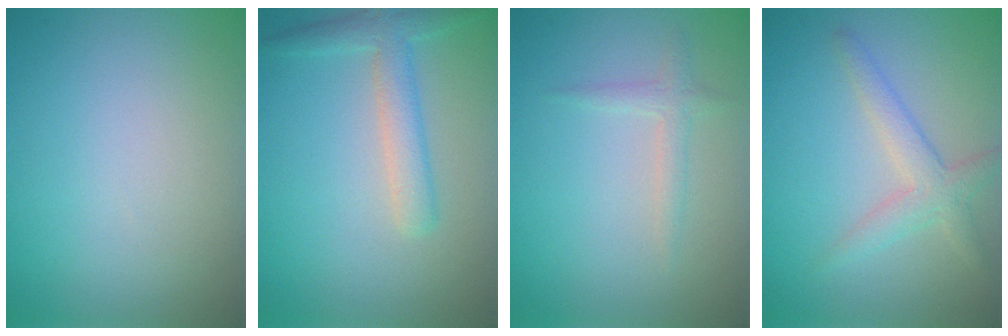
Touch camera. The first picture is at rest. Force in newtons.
{"total": 2.8, "press": 2.8, "slide": 0.1}
{"total": 1.3, "press": 1.3, "slide": 0.0}
{"total": 2.8, "press": 2.8, "slide": 0.2}